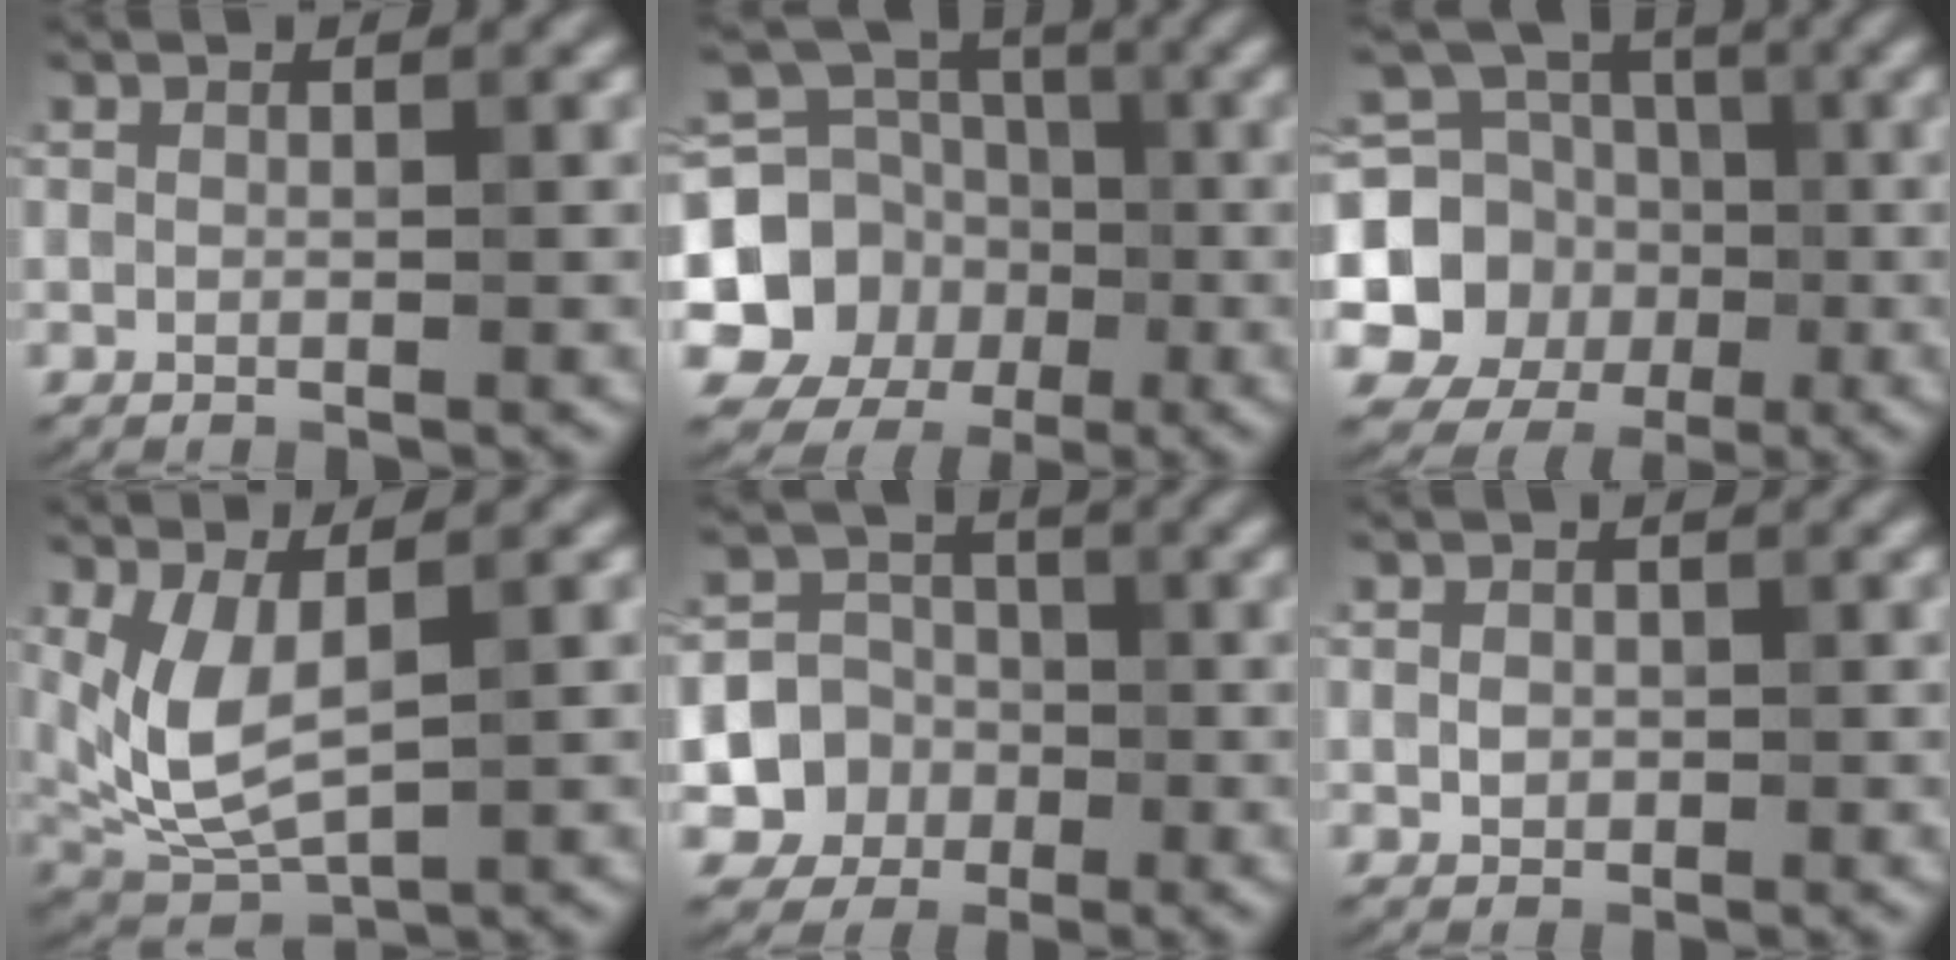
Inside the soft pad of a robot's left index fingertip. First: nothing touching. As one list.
[{"total": 8.9, "force": [-1.6, 8.1, 3.2], "torque": [-0.059, -0.011, -0.050]}, {"total": 8.2, "force": [-0.9, 7.4, 3.2], "torque": [-0.069, -0.013, -0.030]}, {"total": 5.1, "force": [1.0, 2.1, 4.6], "torque": [-0.112, -0.017, 0.030]}, {"total": 6.2, "force": [-1.9, 5.8, 1.0], "torque": [0.008, -0.004, -0.052]}, {"total": 1.2, "force": [0.0, 1.0, 0.6], "torque": [-0.010, -0.001, -0.002]}]